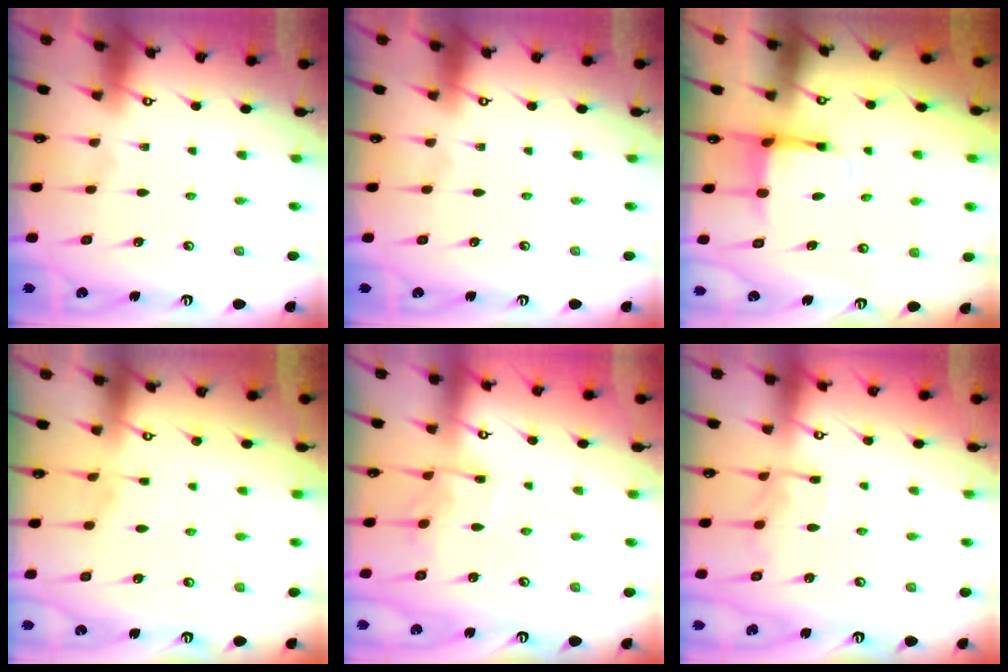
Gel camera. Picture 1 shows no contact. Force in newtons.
{"total": 0.0}
{"total": 3.9, "press": 3.7, "slide": 1.2}
{"total": 2.1, "press": 2.1, "slide": 0.4}
{"total": 6.8, "press": 6.8, "slide": 0.6}
{"total": 7.6, "press": 7.6, "slide": 0.6}